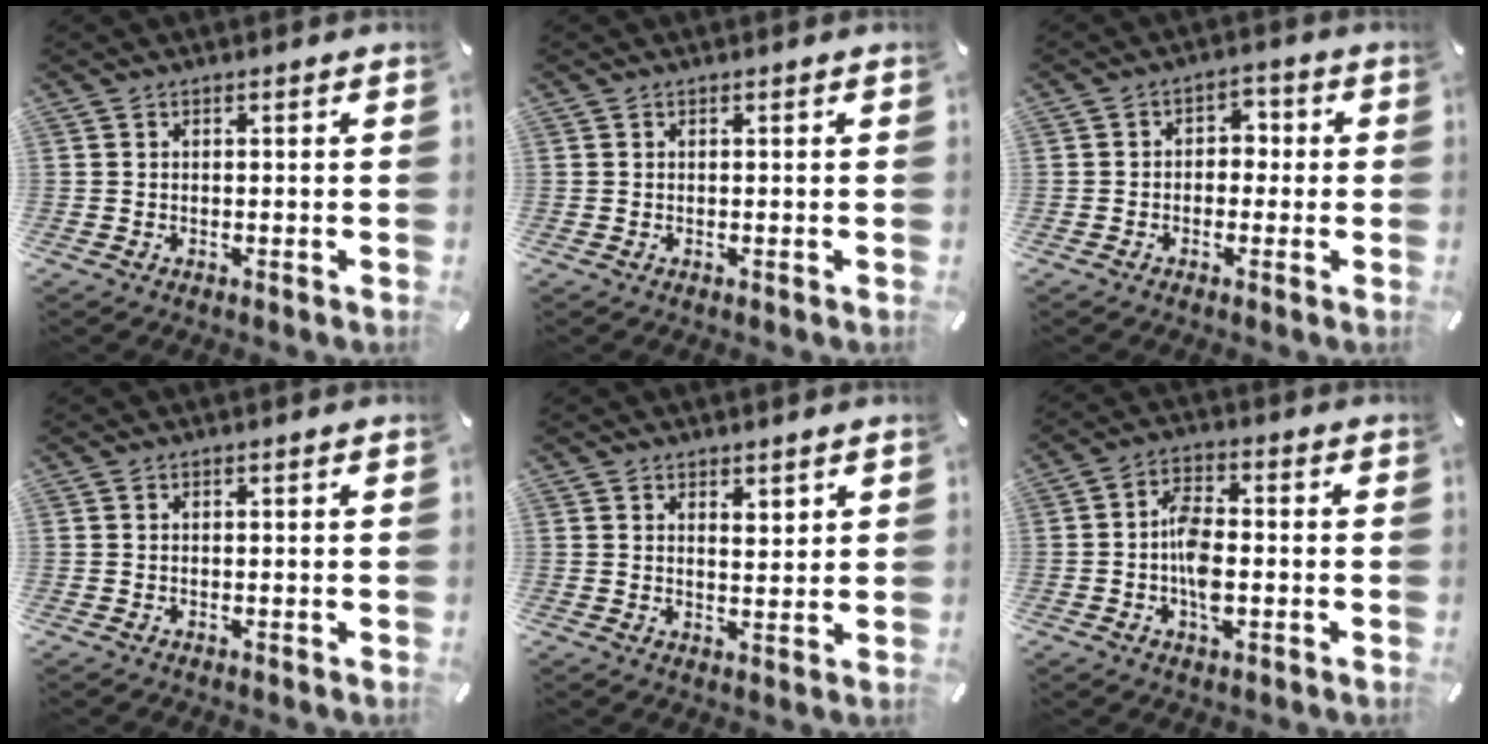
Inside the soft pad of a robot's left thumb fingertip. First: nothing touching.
{"total": 0.0}
{"total": 3.9, "force": [-1.4, 3.1, 1.9], "torque": [-0.020, 0.011, -0.033]}
{"total": 0.0}
{"total": 2.8, "force": [2.2, 1.5, 1.0], "torque": [-0.005, -0.011, 0.037]}
{"total": 7.8, "force": [-1.6, 4.2, 6.3], "torque": [-0.124, 0.010, -0.027]}